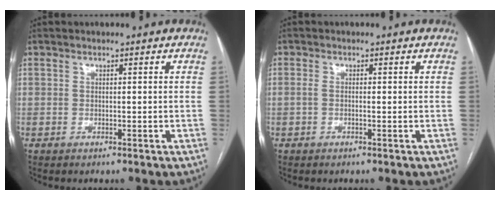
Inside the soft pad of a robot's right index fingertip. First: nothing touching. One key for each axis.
{"total": 1.3, "fx": -0.1, "fy": 0.5, "fz": 1.2, "tx": -0.029, "ty": 0.006, "tz": 0.000}